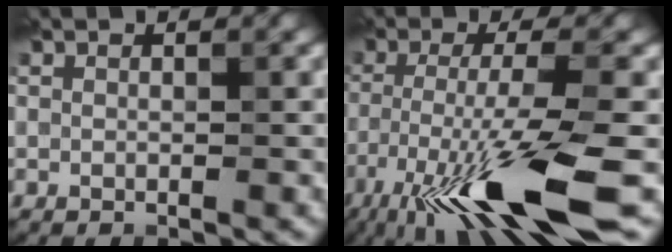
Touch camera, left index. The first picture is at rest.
{"total": 11.9, "force": [-6.7, 1.9, 9.7], "torque": [-0.170, -0.011, -0.119]}